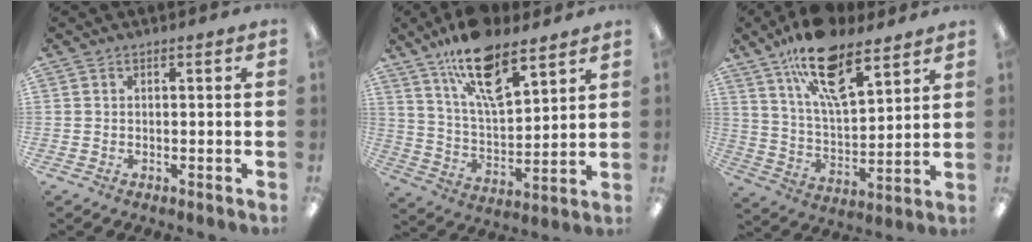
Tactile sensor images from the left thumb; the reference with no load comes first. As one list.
[{"total": 17.2, "force": [11.7, 6.6, 10.8], "torque": [-0.185, -0.055, 0.201]}, {"total": 17.8, "force": [11.8, 7.1, 11.3], "torque": [-0.192, -0.053, 0.203]}]